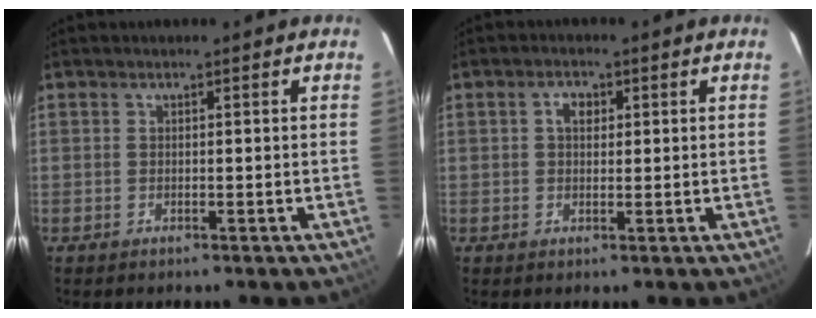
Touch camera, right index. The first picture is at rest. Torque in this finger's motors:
{"motor_torque": [0.07, -0.01, 0.04, 0.04]}